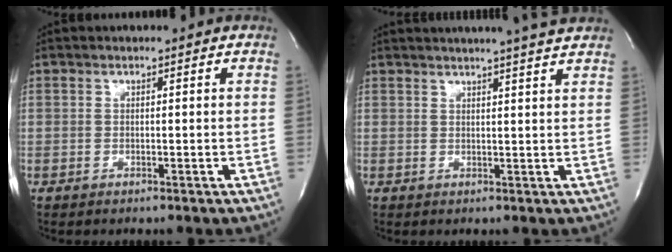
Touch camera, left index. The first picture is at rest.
{"total": 9.2, "force": [8.3, -0.8, 4.1], "torque": [-0.064, 0.009, 0.090]}